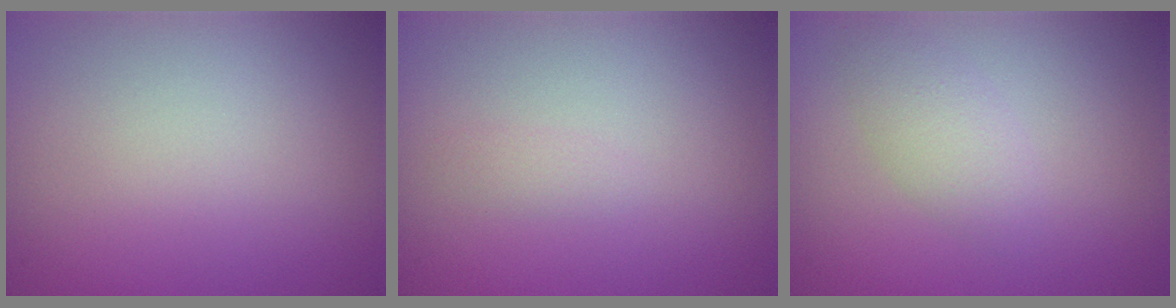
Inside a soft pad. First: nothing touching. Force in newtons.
{"total": 0.6, "press": 0.6, "slide": 0.1}
{"total": 2.1, "press": 2.1, "slide": 0.1}